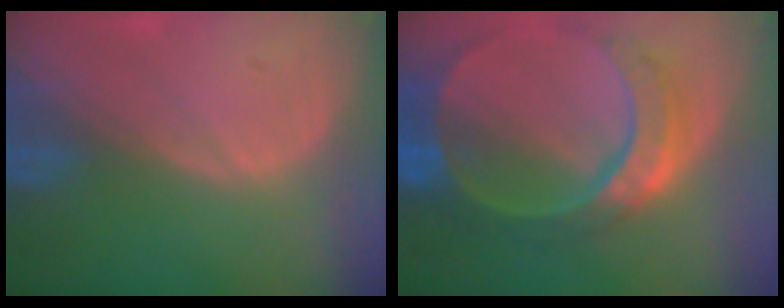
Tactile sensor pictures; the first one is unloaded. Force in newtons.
{"total": 10.8, "press": 9.1, "slide": 5.8}